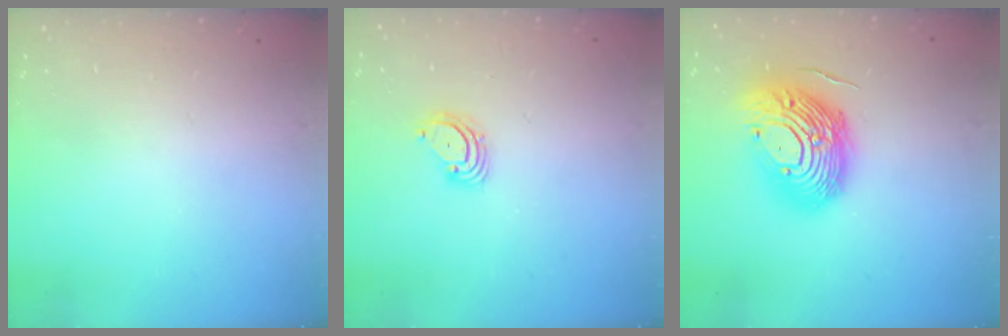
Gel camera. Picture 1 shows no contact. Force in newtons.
{"total": 3.3, "press": 3.3, "slide": 0.3}
{"total": 19.5, "press": 19.3, "slide": 3.1}